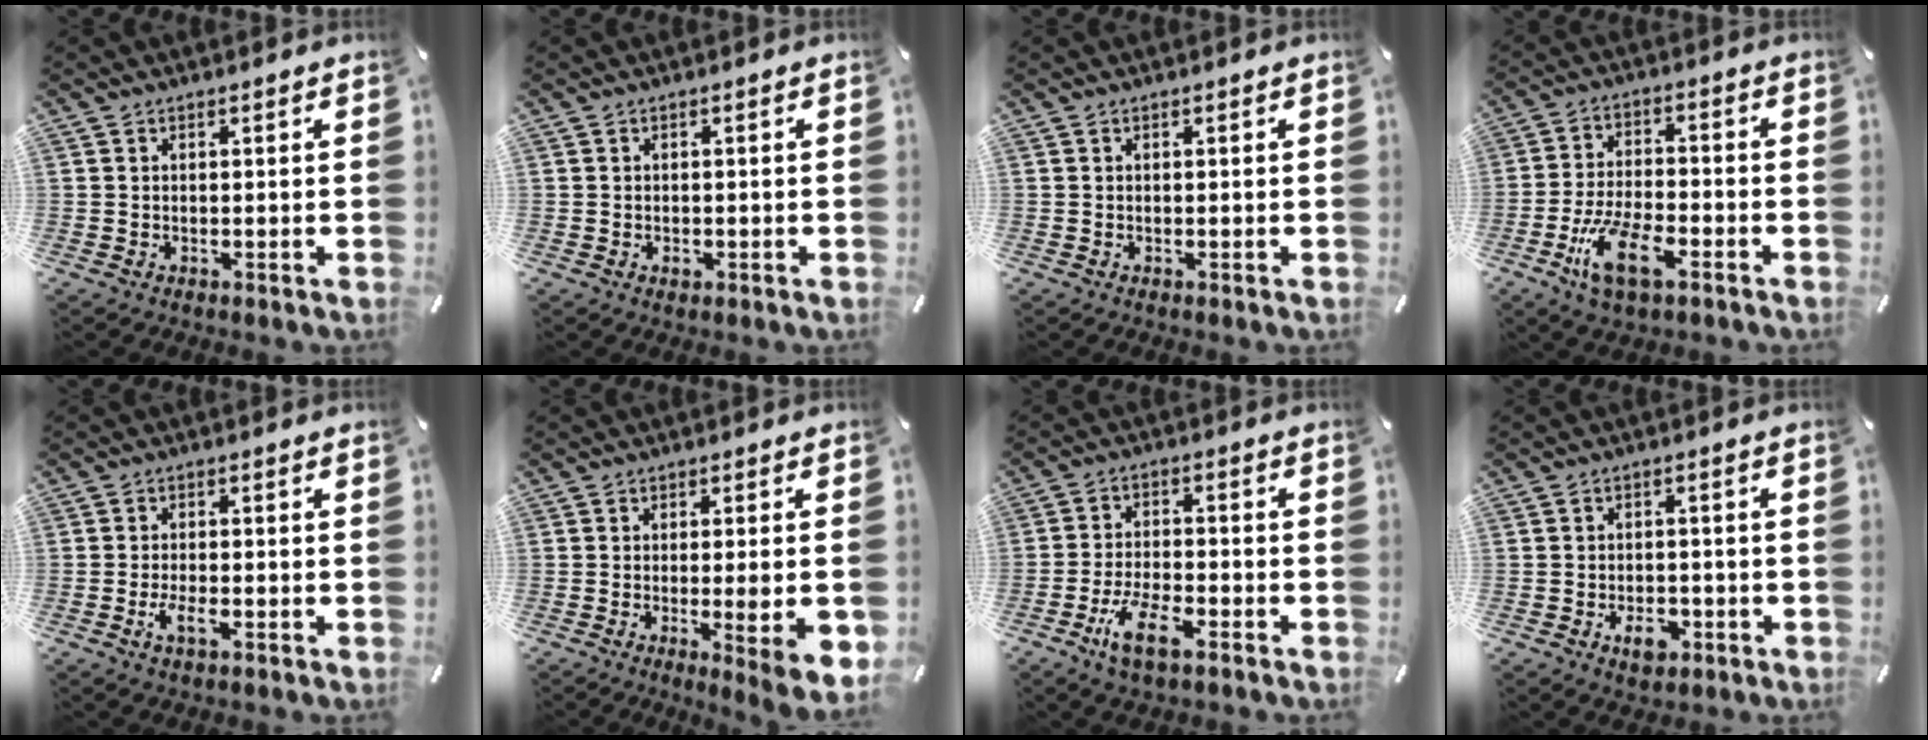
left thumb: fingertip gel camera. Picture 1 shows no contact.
{"total": 0.9, "force": [-0.3, 0.7, 0.5], "torque": [-0.008, 0.001, -0.007]}
{"total": 0.0}
{"total": 11.9, "force": [-5.8, 5.3, 9.0], "torque": [-0.193, 0.013, -0.109]}
{"total": 3.9, "force": [-1.8, 1.6, 3.1], "torque": [-0.069, 0.001, -0.035]}
{"total": 8.1, "force": [-1.5, 1.1, 7.9], "torque": [-0.109, -0.015, -0.019]}
{"total": 8.6, "force": [-4.7, 3.5, 6.3], "torque": [-0.134, 0.010, -0.087]}
{"total": 5.3, "force": [-2.4, 3.4, 3.3], "torque": [-0.055, 0.005, -0.043]}